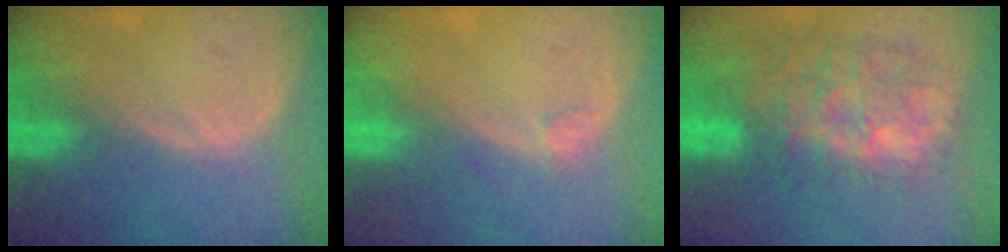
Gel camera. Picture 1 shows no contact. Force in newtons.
{"total": 1.3, "press": 1.1, "slide": 0.5}
{"total": 10.9, "press": 10.2, "slide": 3.8}